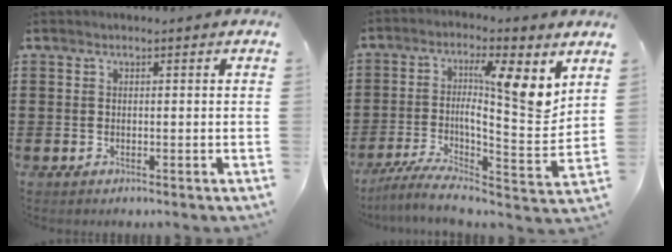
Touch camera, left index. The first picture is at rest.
{"total": 10.9, "force": [4.7, 2.4, 9.5], "torque": [-0.163, -0.035, 0.074]}